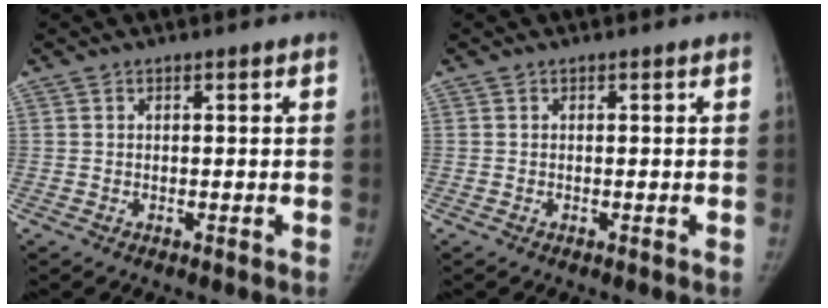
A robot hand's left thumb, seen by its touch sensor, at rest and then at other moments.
{"total": 0.0}